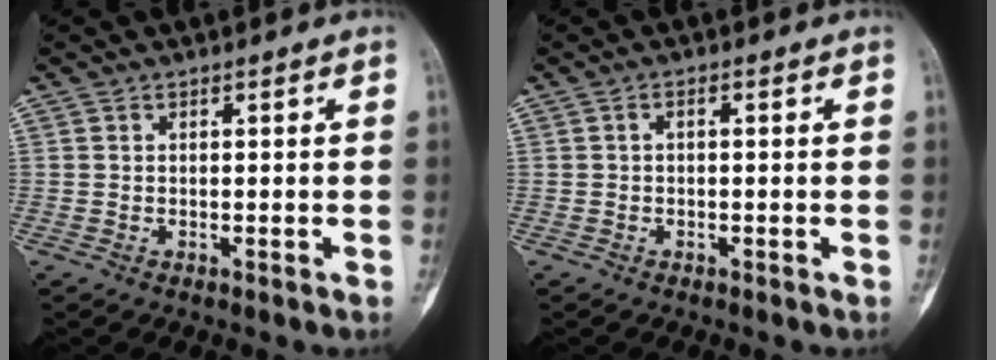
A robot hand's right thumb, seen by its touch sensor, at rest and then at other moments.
{"total": 0.9, "force": [0.0, 0.4, 0.8], "torque": [-0.013, 0.008, -0.003]}